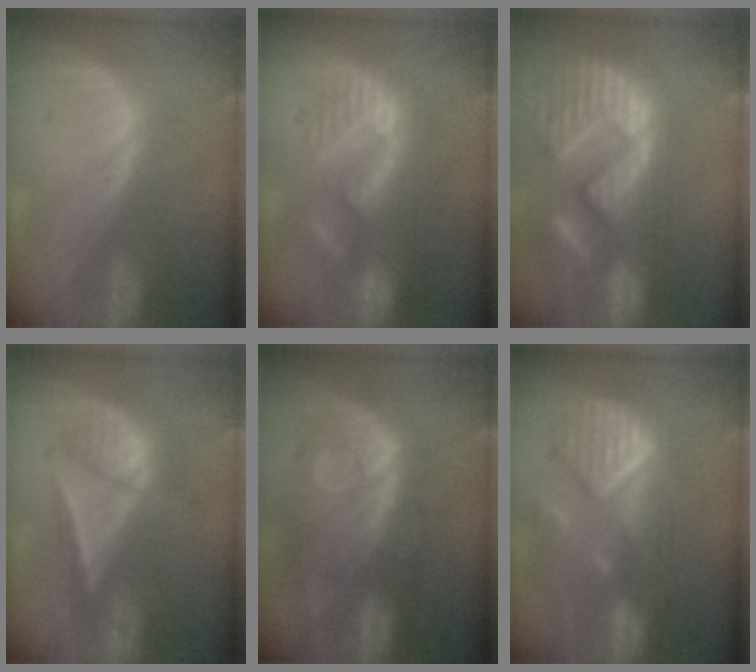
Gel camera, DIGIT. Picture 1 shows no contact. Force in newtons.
{"total": 10.9, "press": 9.7, "slide": 4.8}
{"total": 15.4, "press": 12.7, "slide": 8.7}
{"total": 7.1, "press": 6.1, "slide": 3.6}
{"total": 11.3, "press": 9.8, "slide": 5.7}
{"total": 10.6, "press": 9.7, "slide": 4.3}